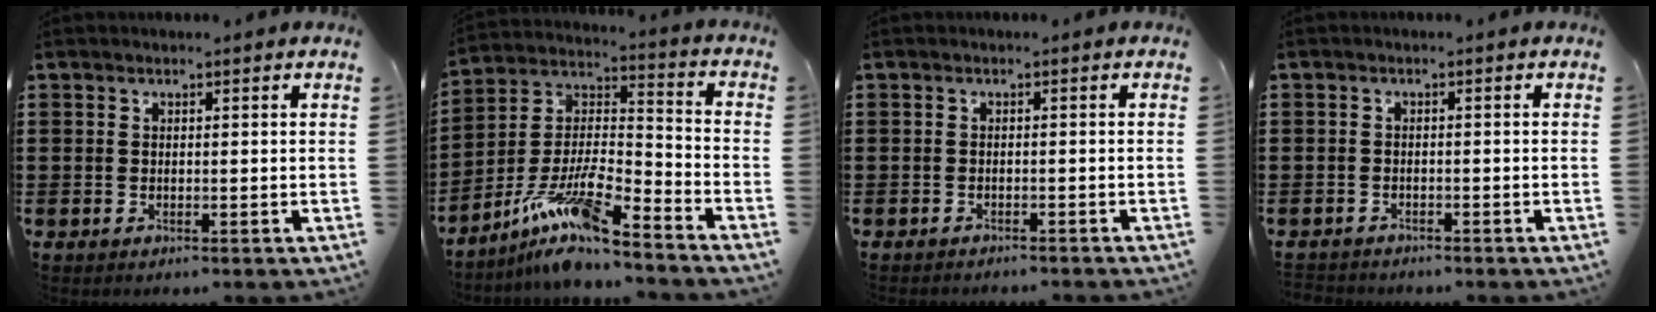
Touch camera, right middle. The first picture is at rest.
{"total": 10.9, "force": [-8.5, 1.0, 6.7], "torque": [-0.154, -0.012, -0.177]}
{"total": 1.0, "force": [-1.0, 0.0, 0.0], "torque": [-0.002, 0.001, -0.020]}
{"total": 1.6, "force": [-1.5, 0.5, -0.3], "torque": [0.001, 0.002, -0.035]}